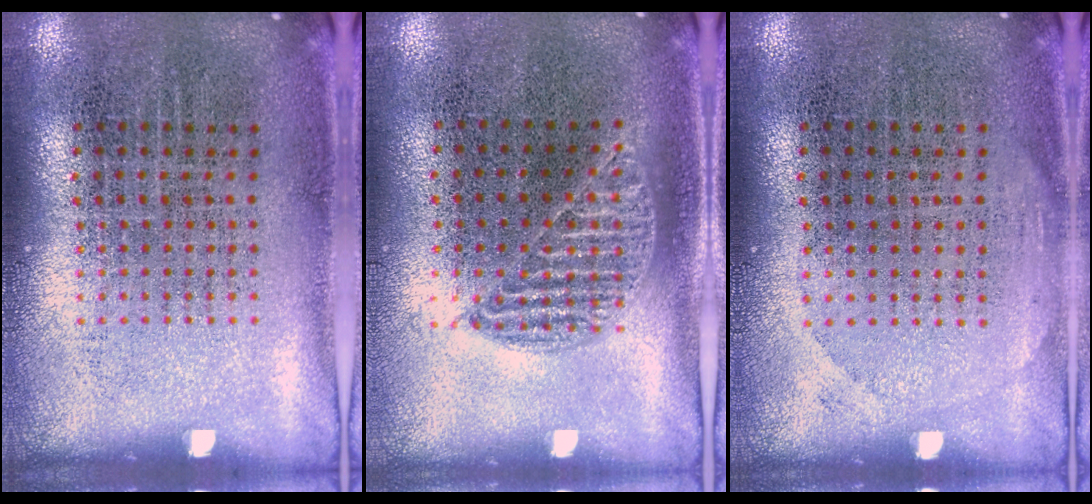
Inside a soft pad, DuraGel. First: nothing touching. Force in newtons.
{"total": 0.9, "press": 0.8, "slide": 0.4}
{"total": 0.8, "press": 0.8, "slide": 0.2}